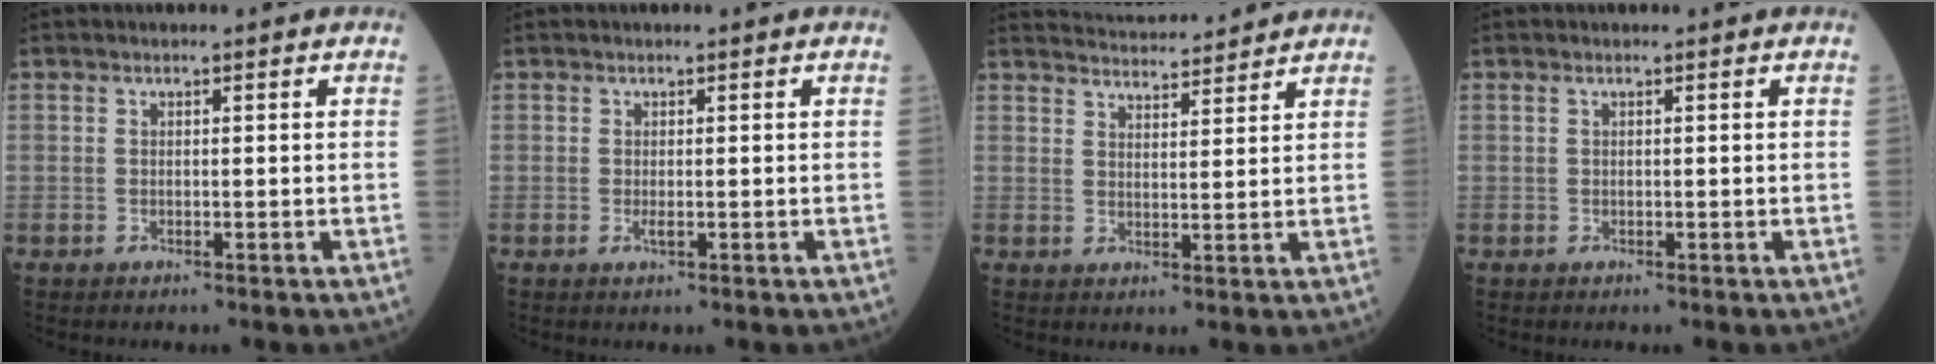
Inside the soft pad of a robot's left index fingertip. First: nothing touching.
{"total": 0.6, "force": [0.0, 0.1, 0.6], "torque": [-0.011, -0.001, -0.001]}
{"total": 10.2, "force": [10.0, 0.7, 1.9], "torque": [-0.032, 0.019, 0.142]}
{"total": 0.0}